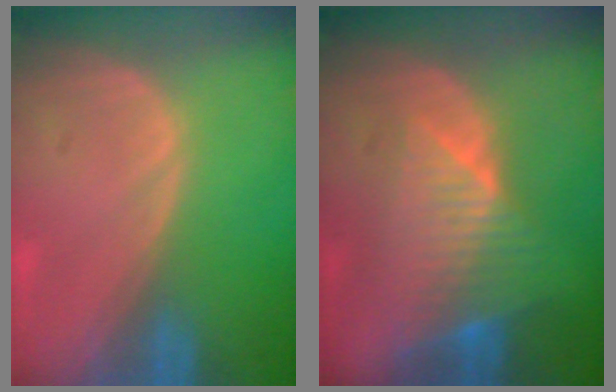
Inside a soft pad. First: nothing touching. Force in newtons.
{"total": 8.3, "press": 7.1, "slide": 4.2}